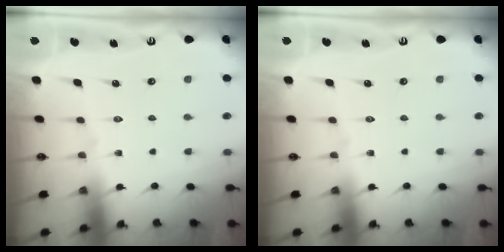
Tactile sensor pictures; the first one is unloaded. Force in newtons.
{"total": 0.0}